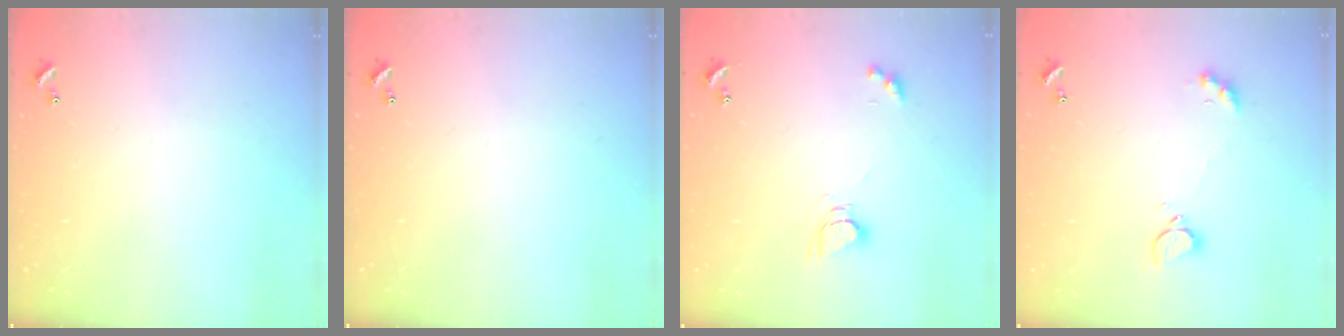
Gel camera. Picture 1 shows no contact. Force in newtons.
{"total": 0.0}
{"total": 4.7, "press": 4.7, "slide": 0.3}
{"total": 2.5, "press": 2.4, "slide": 0.7}